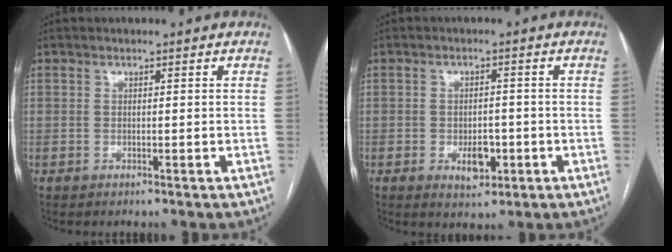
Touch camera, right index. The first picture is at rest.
{"total": 4.5, "force": [-1.6, 2.5, 3.4], "torque": [-0.048, 0.002, -0.016]}